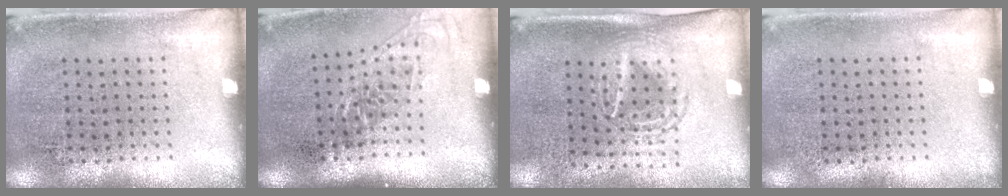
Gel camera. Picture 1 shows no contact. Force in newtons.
{"total": 1.3, "press": 1.0, "slide": 0.8}
{"total": 1.6, "press": 1.3, "slide": 0.8}
{"total": 0.0}